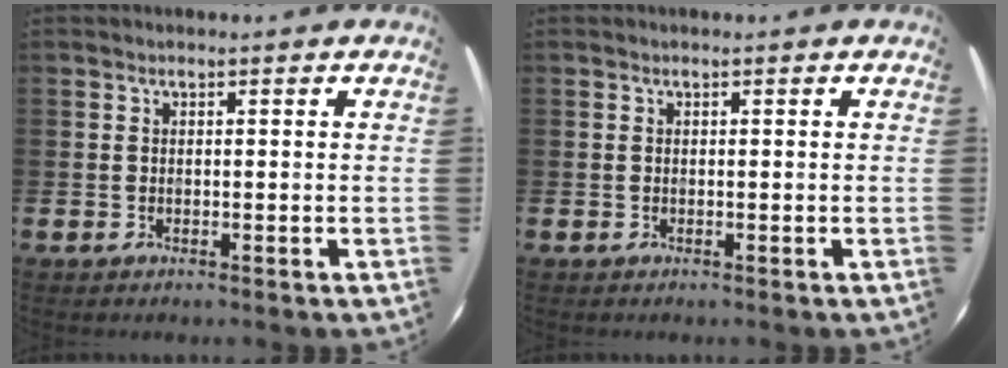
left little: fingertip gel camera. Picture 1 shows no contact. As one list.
[{"total": 0.0}]